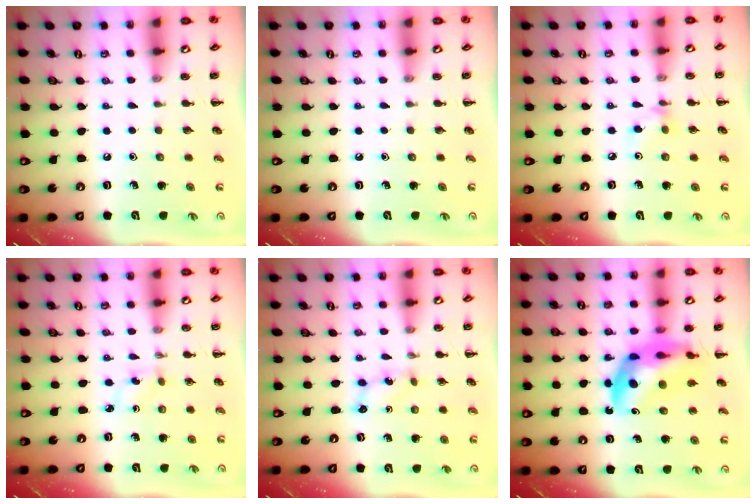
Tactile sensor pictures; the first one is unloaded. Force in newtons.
{"total": 0.0}
{"total": 5.2, "press": 5.1, "slide": 1.0}
{"total": 2.2, "press": 2.1, "slide": 0.8}
{"total": 2.5, "press": 2.4, "slide": 0.7}
{"total": 15.1, "press": 14.4, "slide": 4.3}